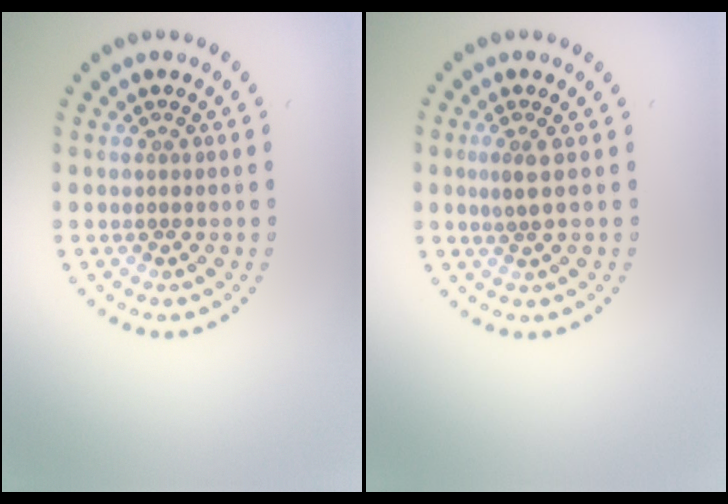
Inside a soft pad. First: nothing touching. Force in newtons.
{"total": 1.5, "press": 1.1, "slide": 1.1}